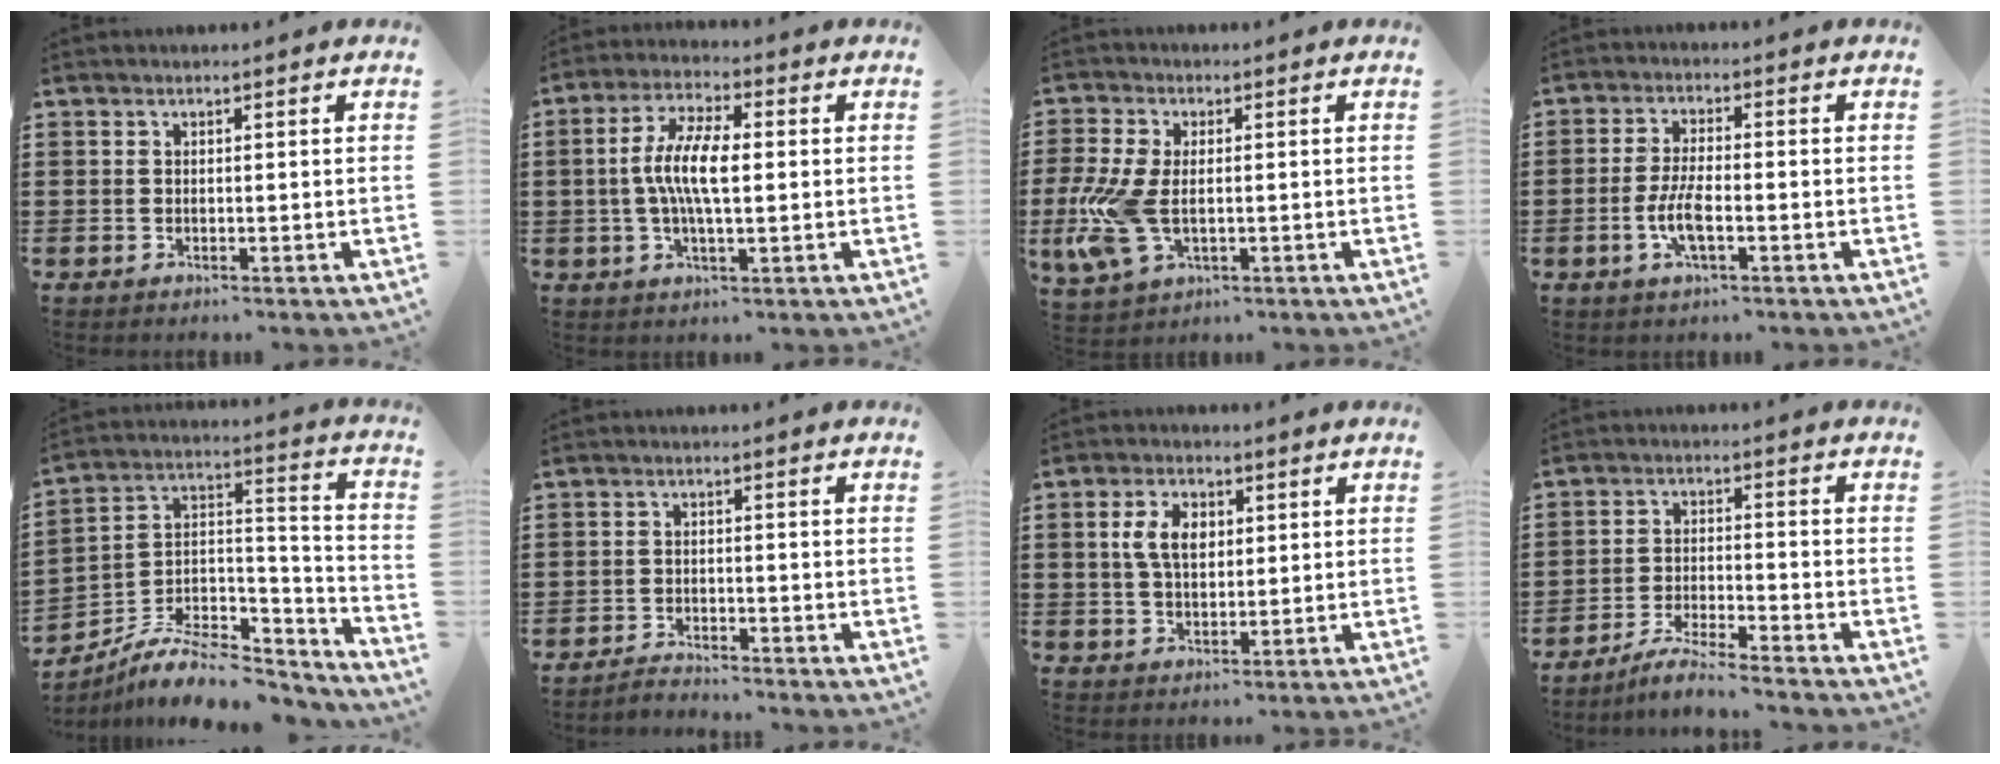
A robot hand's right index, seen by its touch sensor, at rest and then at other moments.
{"total": 8.0, "force": [0.0, 2.6, 7.6], "torque": [-0.156, 0.001, -0.007]}
{"total": 8.7, "force": [-1.3, 4.6, 7.2], "torque": [-0.179, -0.010, -0.025]}
{"total": 5.2, "force": [-1.5, 1.5, 4.8], "torque": [-0.106, -0.004, -0.033]}
{"total": 8.7, "force": [-6.7, 3.9, 4.0], "torque": [-0.075, 0.015, -0.125]}
{"total": 2.2, "force": [-2.2, 0.0, -0.2], "torque": [-0.004, 0.002, -0.047]}
{"total": 5.6, "force": [1.2, 3.4, 4.2], "torque": [-0.100, 0.011, 0.017]}
{"total": 4.8, "force": [-4.7, -0.4, 1.0], "torque": [-0.026, -0.004, -0.094]}